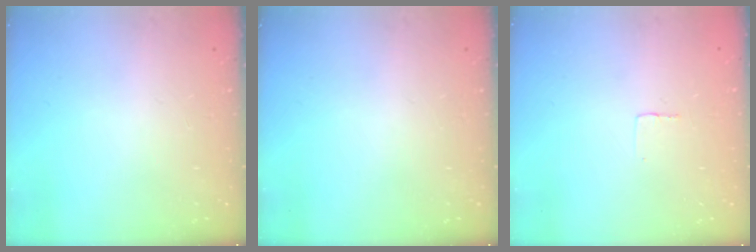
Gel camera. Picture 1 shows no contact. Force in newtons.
{"total": 0.0}
{"total": 2.4, "press": 2.4, "slide": 0.1}